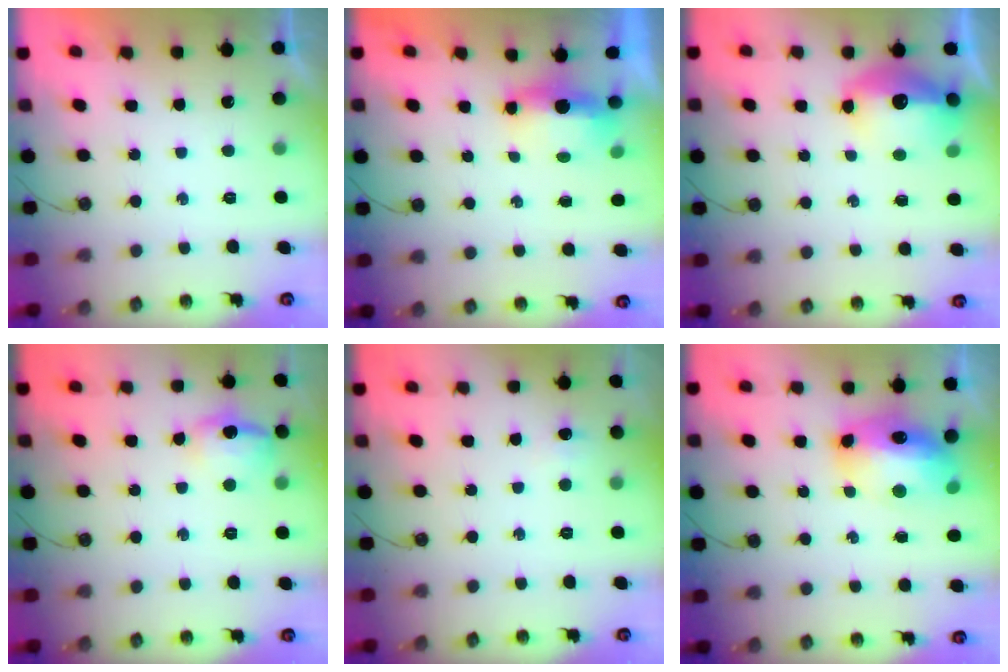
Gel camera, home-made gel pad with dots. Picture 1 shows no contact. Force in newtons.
{"total": 13.6, "press": 6.7, "slide": 11.8}
{"total": 14.1, "press": 14.0, "slide": 1.3}
{"total": 12.0, "press": 12.0, "slide": 0.8}
{"total": 8.8, "press": 2.4, "slide": 8.5}
{"total": 13.8, "press": 13.8, "slide": 1.5}